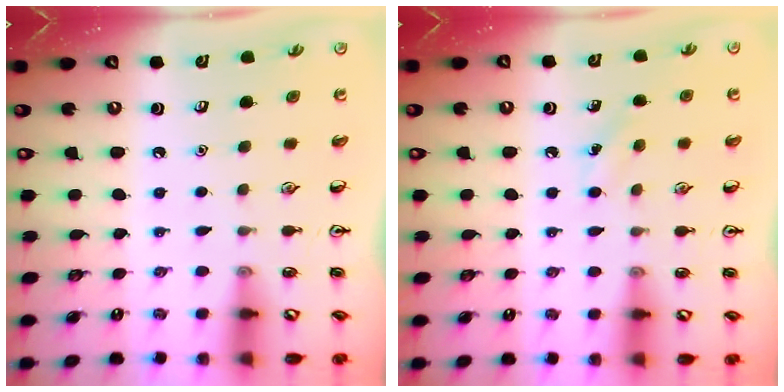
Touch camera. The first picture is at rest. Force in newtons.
{"total": 5.3, "press": 5.1, "slide": 1.5}